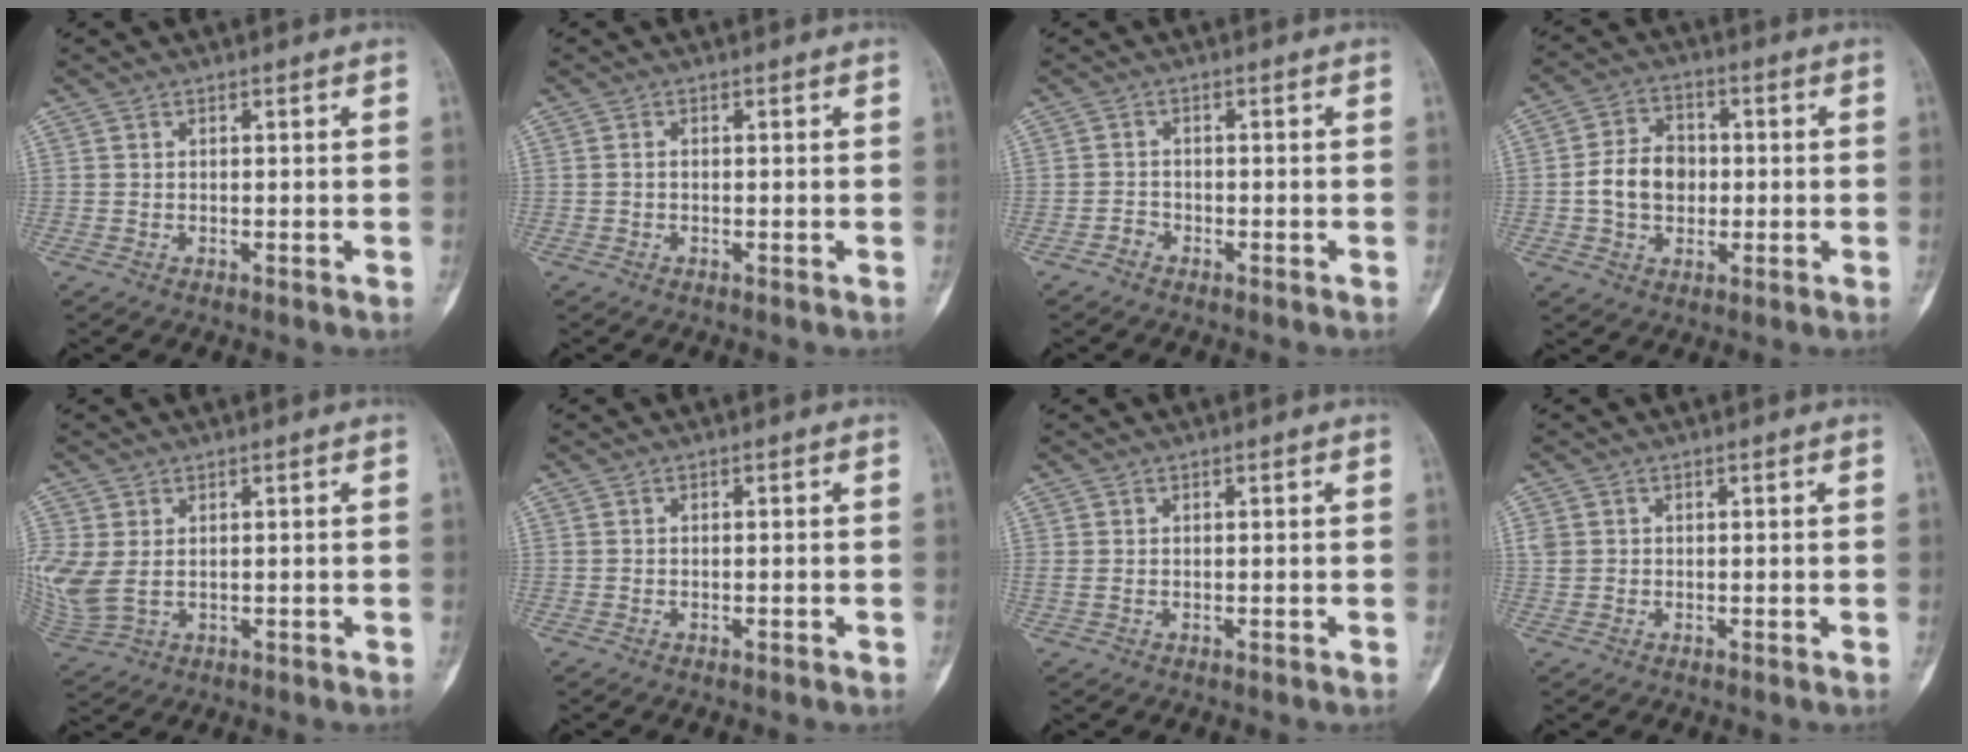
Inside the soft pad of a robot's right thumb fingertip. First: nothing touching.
{"total": 0.5, "force": [-0.1, 0.3, 0.4], "torque": [-0.007, 0.001, -0.006]}
{"total": 1.4, "force": [-1.1, 0.9, 0.2], "torque": [-0.003, 0.005, -0.026]}
{"total": 9.0, "force": [-0.6, 7.0, 5.7], "torque": [-0.077, 0.016, -0.015]}
{"total": 8.5, "force": [0.6, 5.6, 6.4], "torque": [-0.174, 0.000, 0.027]}
{"total": 0.5, "force": [-0.3, 0.1, 0.4], "torque": [-0.010, 0.002, -0.003]}
{"total": 1.0, "force": [0.1, 0.1, 1.0], "torque": [-0.037, 0.008, 0.008]}
{"total": 1.9, "force": [0.4, 1.6, 0.8], "torque": [-0.016, 0.005, 0.013]}